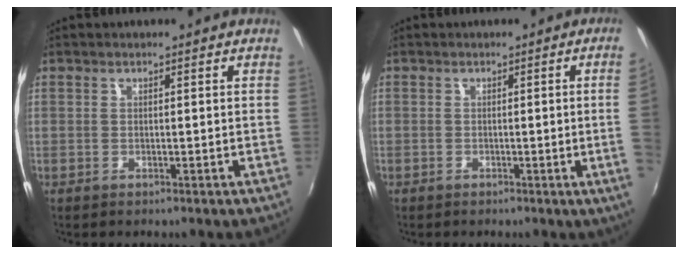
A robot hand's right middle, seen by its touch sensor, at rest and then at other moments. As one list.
[{"total": 3.6, "force": [-0.1, -1.9, 3.1], "torque": [-0.053, -0.011, 0.006]}]